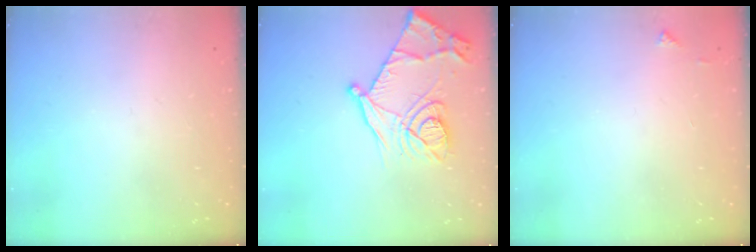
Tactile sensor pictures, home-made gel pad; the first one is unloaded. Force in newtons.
{"total": 17.1, "press": 17.1, "slide": 1.2}
{"total": 3.6, "press": 3.6, "slide": 0.5}